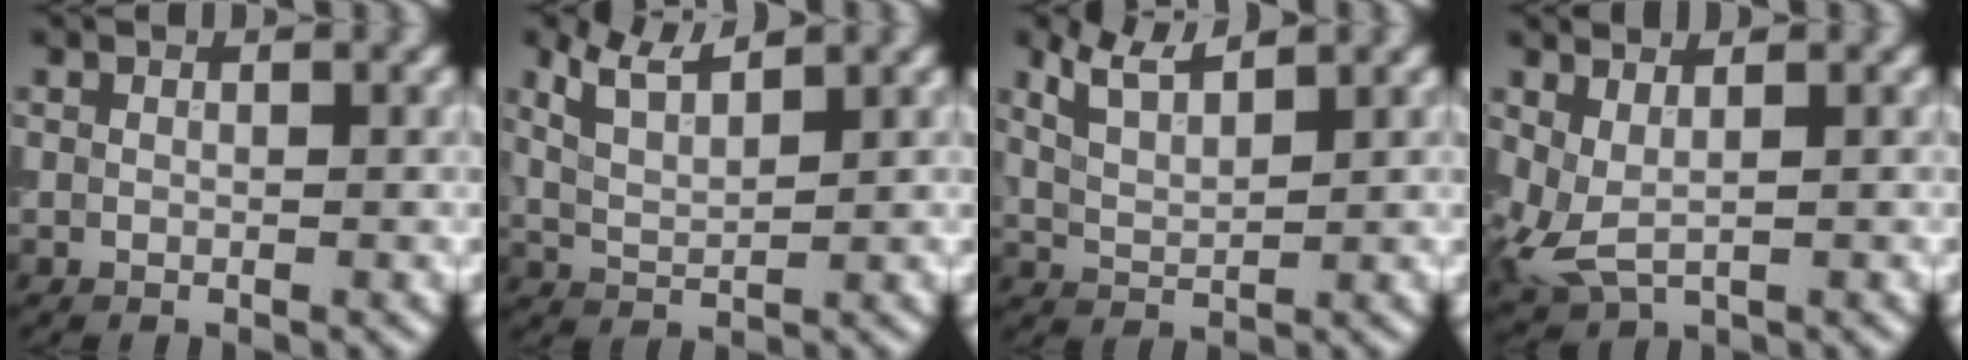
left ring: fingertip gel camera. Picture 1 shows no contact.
{"total": 3.7, "force": [2.8, 1.0, 2.2], "torque": [-0.052, 0.011, 0.060]}
{"total": 3.5, "force": [2.8, 0.8, 1.9], "torque": [-0.045, 0.010, 0.060]}
{"total": 2.7, "force": [1.0, 1.1, 2.2], "torque": [-0.059, -0.006, 0.020]}